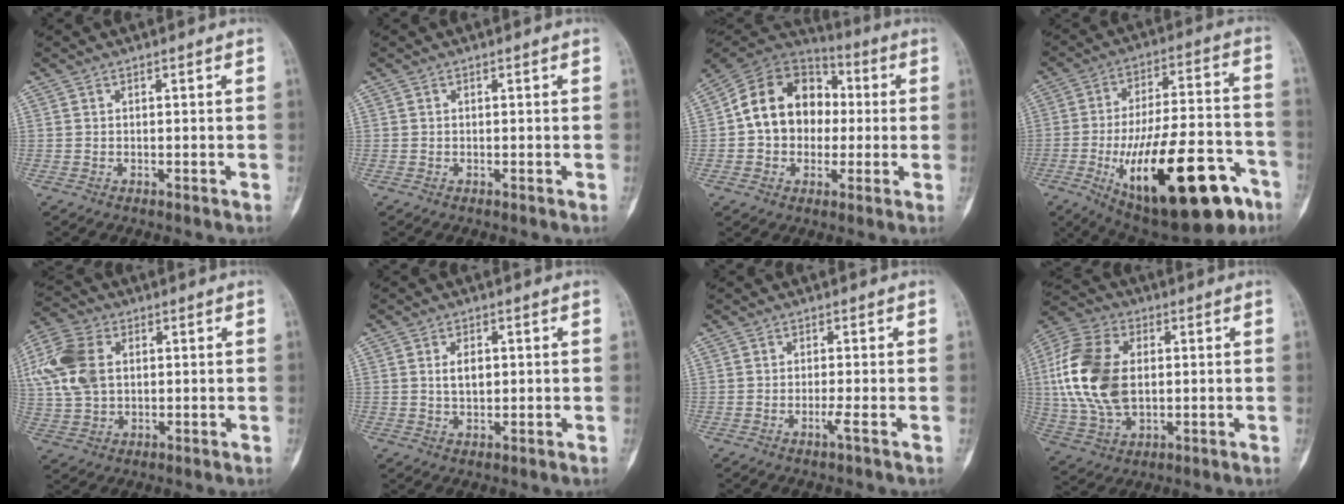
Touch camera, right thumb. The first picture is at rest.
{"total": 0.0}
{"total": 16.7, "force": [0.7, 13.1, 10.3], "torque": [-0.131, 0.038, 0.003]}
{"total": 28.7, "force": [-12.2, 10.9, 23.6], "torque": [-0.343, 0.043, -0.171]}
{"total": 14.7, "force": [3.2, 10.6, 9.7], "torque": [-0.231, 0.009, 0.061]}
{"total": 6.0, "force": [1.1, 3.7, 4.6], "torque": [-0.062, -0.005, 0.020]}
{"total": 1.4, "force": [-0.6, -0.4, 1.2], "torque": [-0.027, -0.005, -0.015]}
{"total": 18.0, "force": [1.8, 11.8, 13.5], "torque": [-0.283, 0.005, 0.035]}